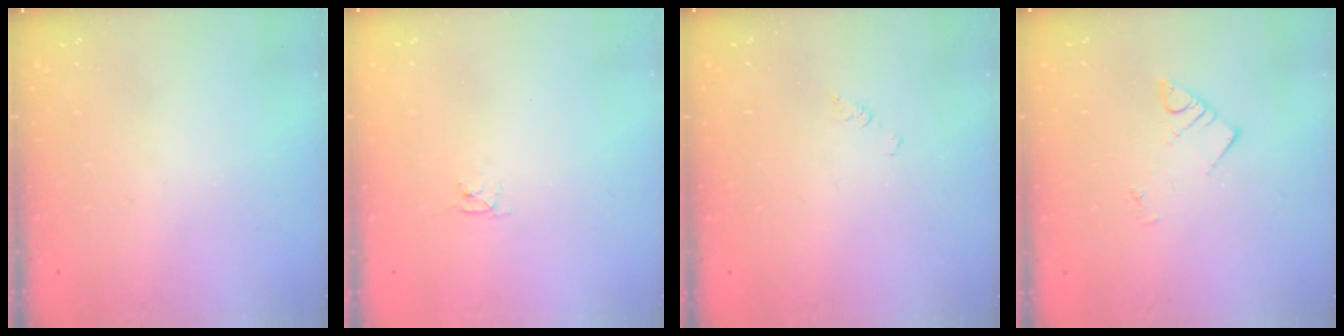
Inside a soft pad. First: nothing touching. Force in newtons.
{"total": 2.8, "press": 2.8, "slide": 0.3}
{"total": 1.2, "press": 1.2, "slide": 0.2}
{"total": 3.7, "press": 3.6, "slide": 0.6}